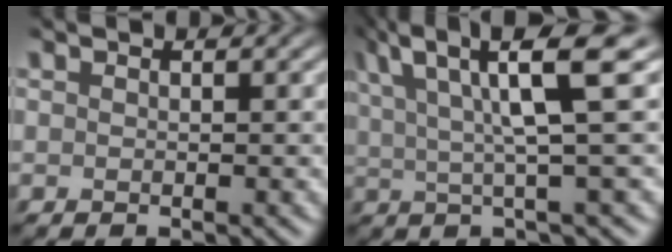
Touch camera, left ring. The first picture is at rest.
{"total": 8.4, "force": [4.1, 1.5, 7.1], "torque": [-0.117, 0.020, 0.069]}